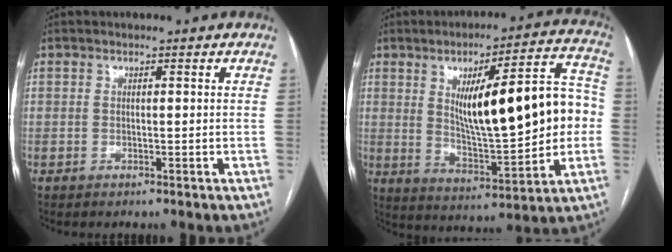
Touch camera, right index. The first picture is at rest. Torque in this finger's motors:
{"motor_torque": [1.47, 0.67, 0.61, 0.21]}